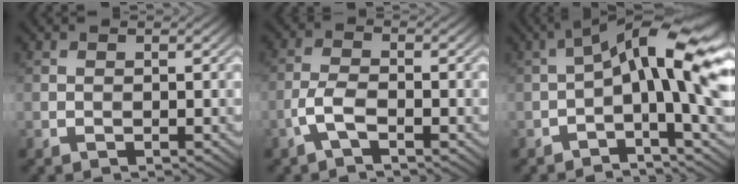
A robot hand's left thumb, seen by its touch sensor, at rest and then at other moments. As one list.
[{"total": 3.4, "force": [-1.8, 1.1, 2.6], "torque": [-0.065, 0.005, -0.046]}, {"total": 13.3, "force": [0.6, 3.4, 12.8], "torque": [-0.205, 0.023, -0.003]}]